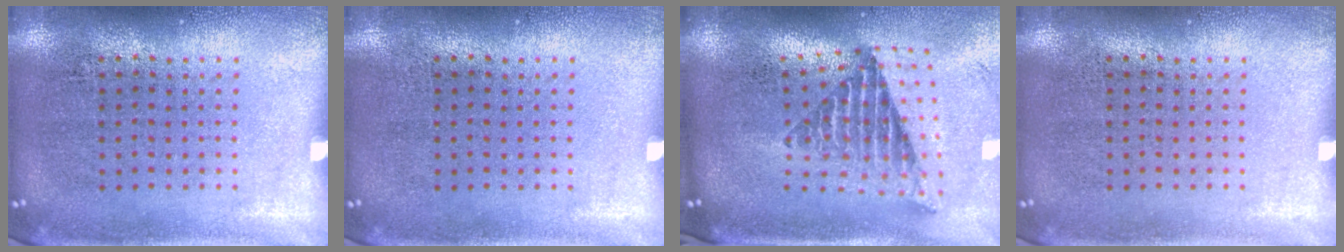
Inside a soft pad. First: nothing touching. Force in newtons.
{"total": 0.0}
{"total": 2.4, "press": 1.6, "slide": 1.9}
{"total": 0.0}